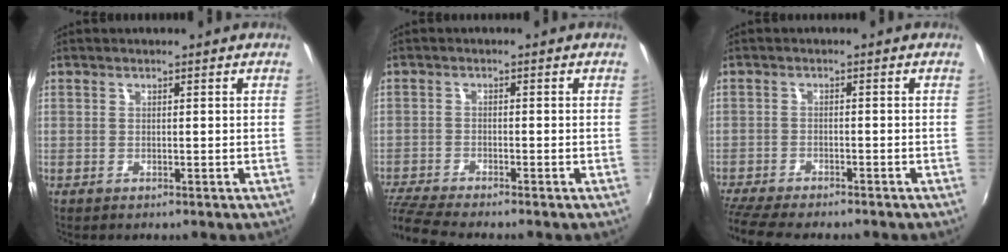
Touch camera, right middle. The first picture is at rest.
{"total": 7.1, "force": [-6.5, -0.2, 2.7], "torque": [-0.082, -0.023, -0.121]}
{"total": 9.3, "force": [-8.2, 1.3, 4.2], "torque": [-0.110, -0.032, -0.138]}